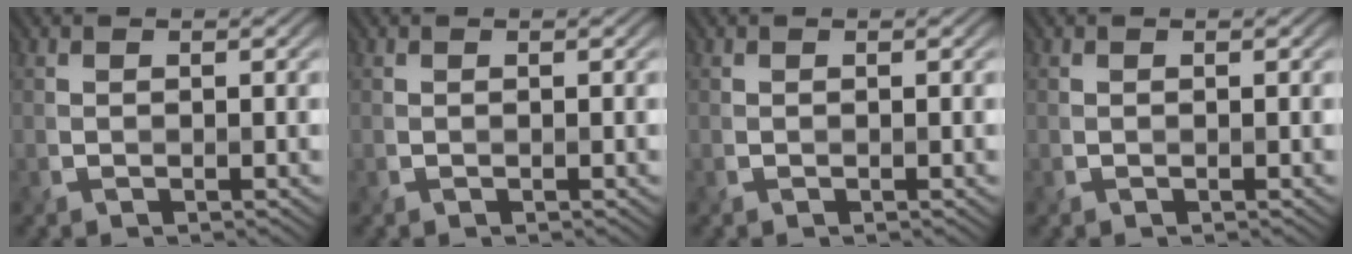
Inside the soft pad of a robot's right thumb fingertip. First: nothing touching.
{"total": 0.0}
{"total": 0.0}
{"total": 0.0}